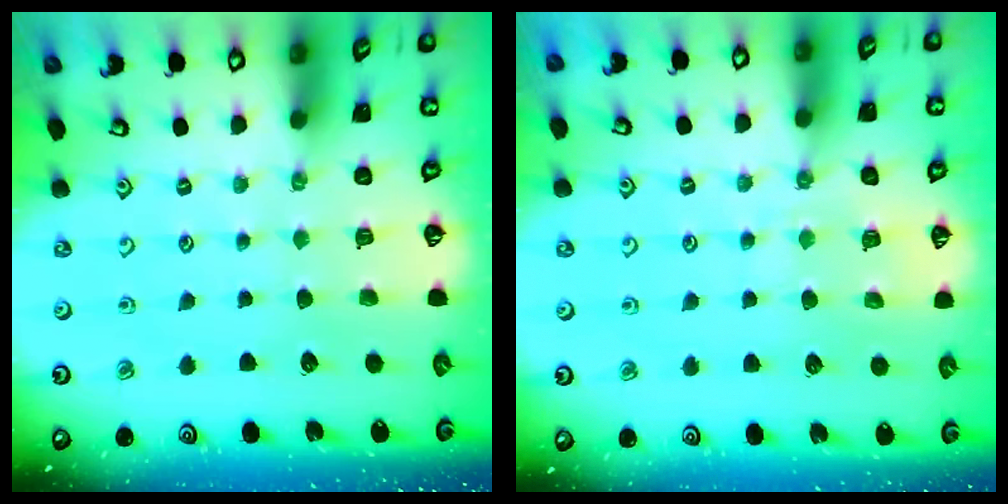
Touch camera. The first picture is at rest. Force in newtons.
{"total": 6.0, "press": 5.9, "slide": 0.7}